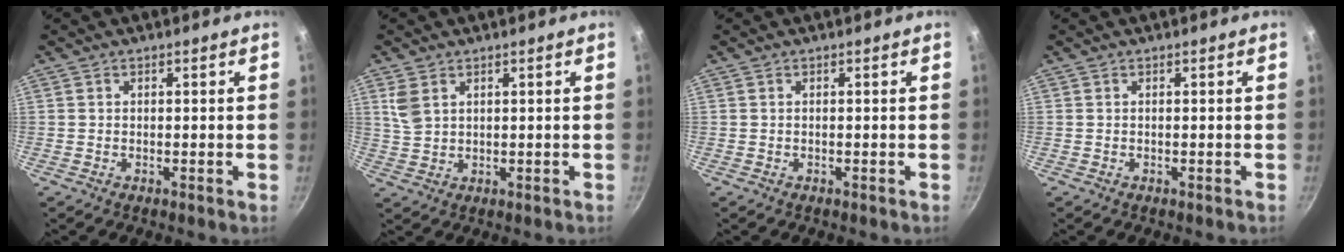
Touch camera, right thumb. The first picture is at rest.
{"total": 4.5, "force": [2.0, 3.0, 2.7], "torque": [-0.054, -0.004, 0.047]}
{"total": 0.0}
{"total": 0.0}